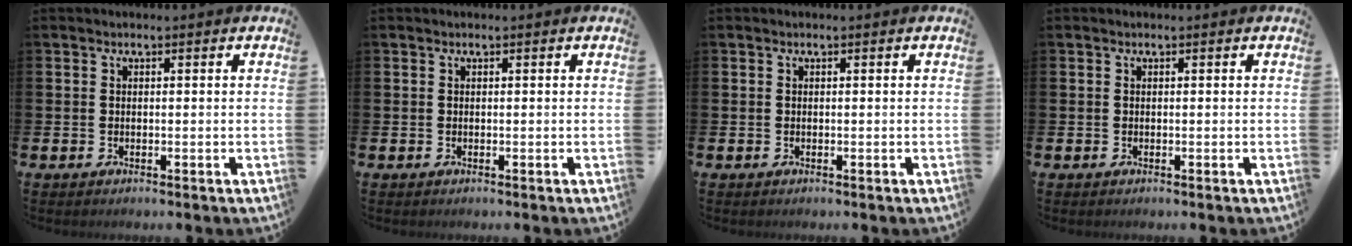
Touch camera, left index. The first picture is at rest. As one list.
[{"total": 0.0}, {"total": 0.0}, {"total": 0.0}]